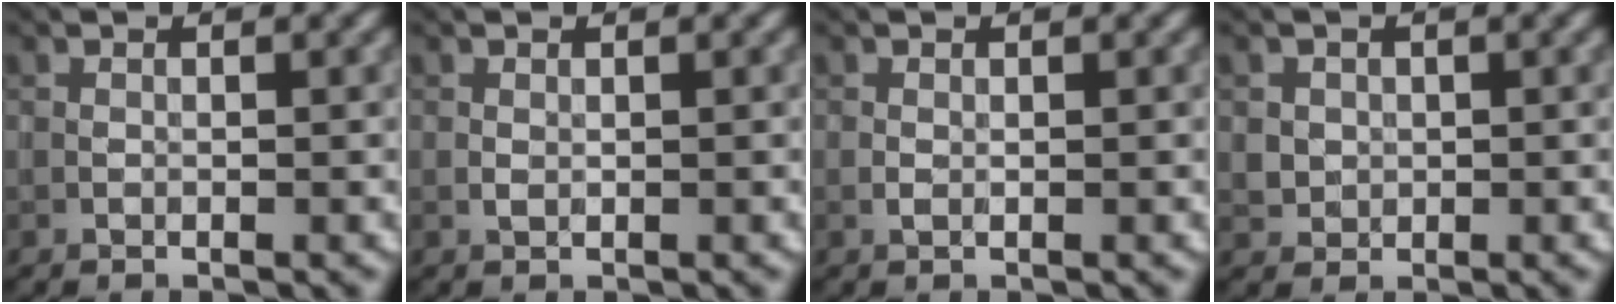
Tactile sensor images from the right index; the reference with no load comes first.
{"total": 0.0}
{"total": 0.0}
{"total": 1.8, "force": [0.4, 1.8, 0.2], "torque": [-0.007, 0.000, 0.027]}